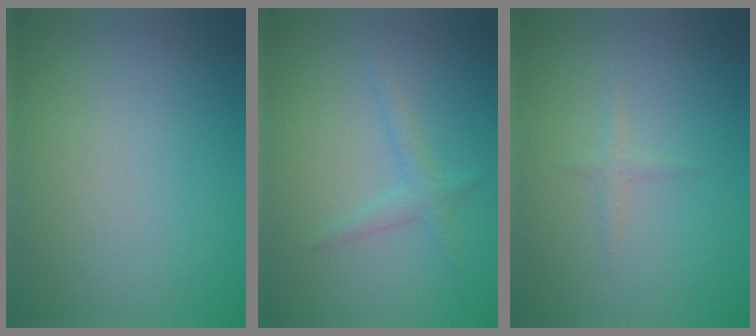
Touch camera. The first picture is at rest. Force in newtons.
{"total": 1.6, "press": 1.6, "slide": 0.1}
{"total": 0.7, "press": 0.7, "slide": 0.1}